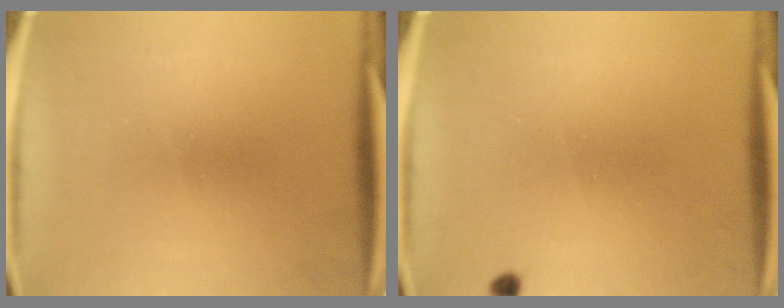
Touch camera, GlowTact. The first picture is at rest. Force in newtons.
{"total": 0.8}